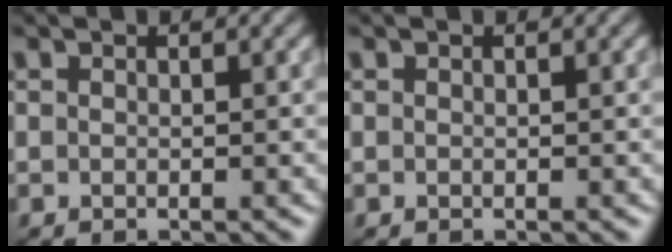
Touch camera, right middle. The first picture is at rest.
{"total": 0.0}